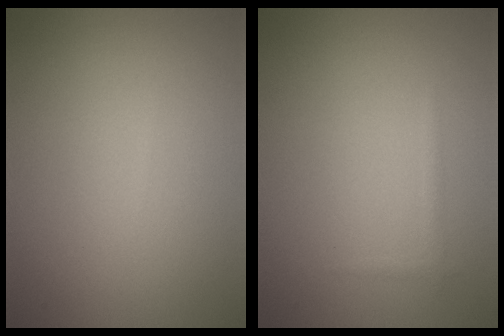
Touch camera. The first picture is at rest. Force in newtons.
{"total": 0.6, "press": 0.6, "slide": 0.0}